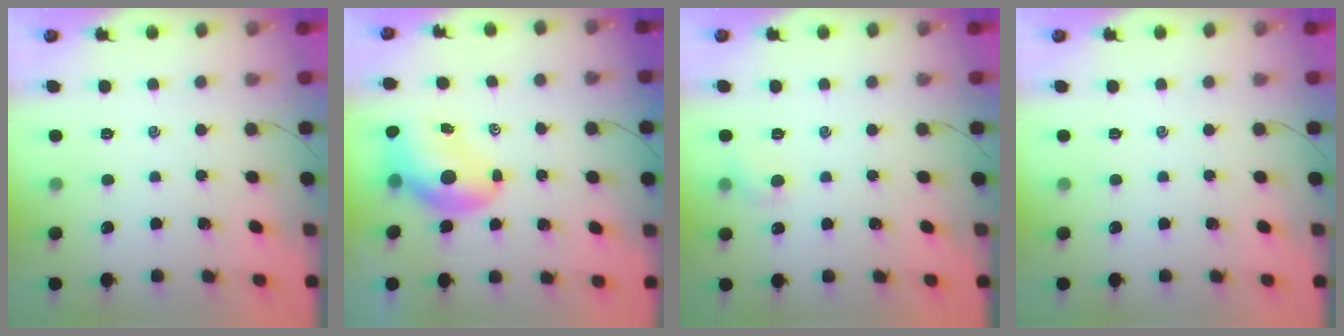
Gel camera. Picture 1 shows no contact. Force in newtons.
{"total": 8.3, "press": 8.0, "slide": 2.4}
{"total": 5.4, "press": 5.2, "slide": 1.4}
{"total": 0.0}